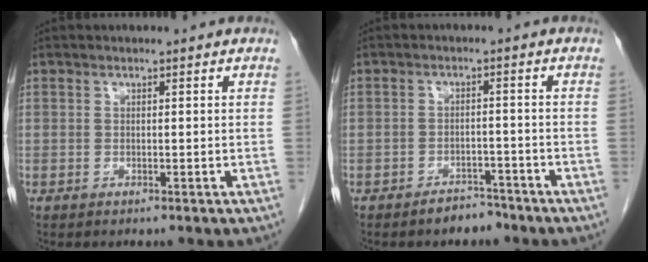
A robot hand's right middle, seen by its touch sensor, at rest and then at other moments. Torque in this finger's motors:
{"motor_torque": [0.41, -0.31, 0.05, 0.01]}